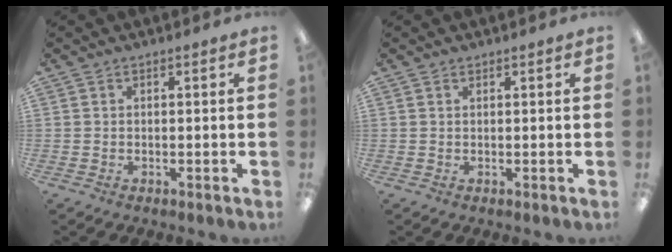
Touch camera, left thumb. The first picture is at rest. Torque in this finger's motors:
{"motor_torque": [0.07, -0.02, -0.24, 0.11, 0.02]}